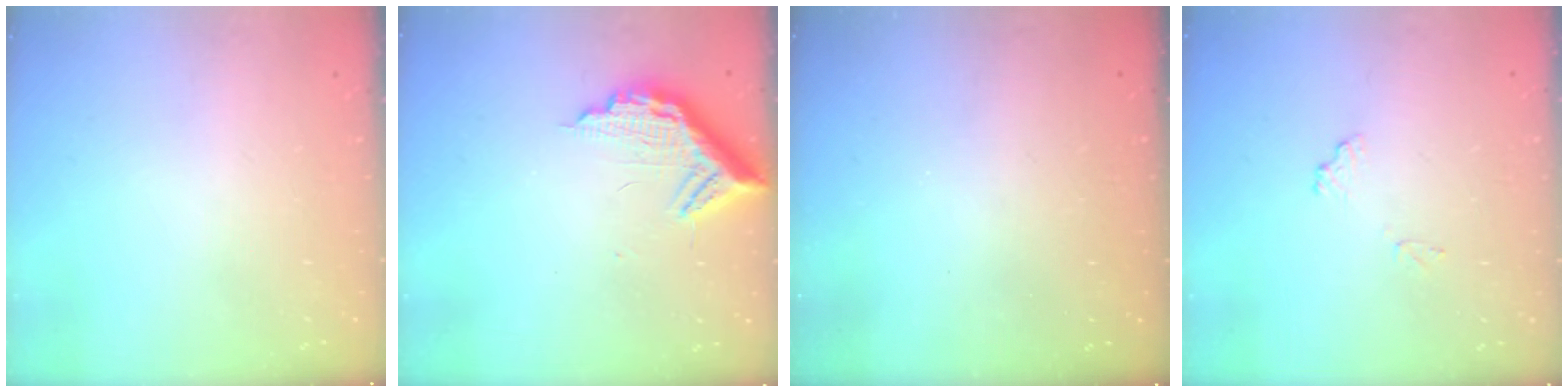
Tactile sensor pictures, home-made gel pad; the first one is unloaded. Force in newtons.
{"total": 11.6, "press": 11.5, "slide": 1.1}
{"total": 3.1, "press": 3.1, "slide": 0.1}
{"total": 6.2, "press": 6.2, "slide": 0.2}